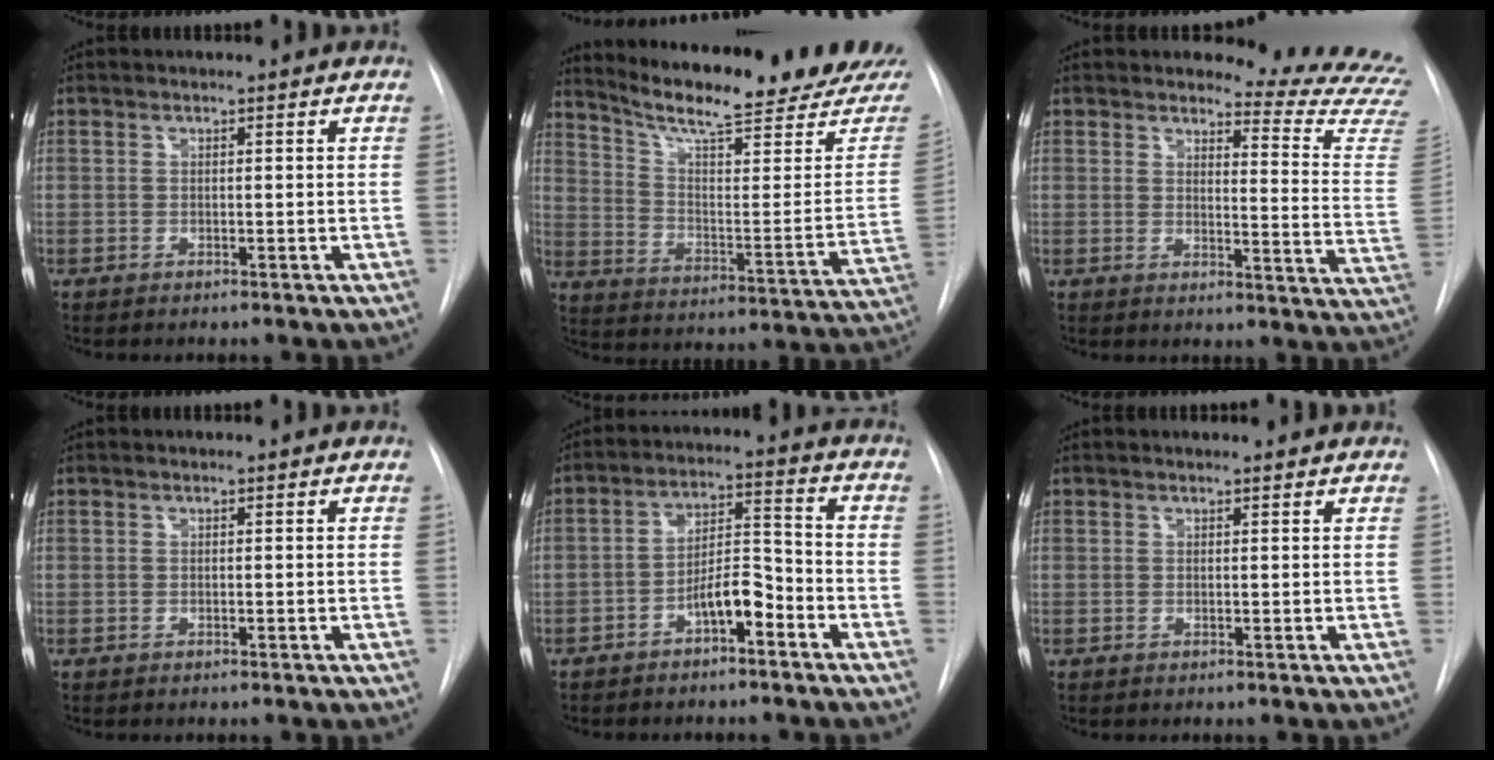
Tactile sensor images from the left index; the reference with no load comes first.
{"total": 22.1, "force": [19.6, 1.0, 10.1], "torque": [-0.156, -0.072, 0.270]}
{"total": 15.0, "force": [14.9, 0.3, 2.2], "torque": [-0.005, -0.154, 0.137]}
{"total": 0.0}
{"total": 6.3, "force": [-3.7, 1.9, 4.8], "torque": [-0.086, 0.024, -0.061]}
{"total": 2.4, "force": [2.3, 0.4, 0.4], "torque": [-0.011, 0.014, 0.024]}